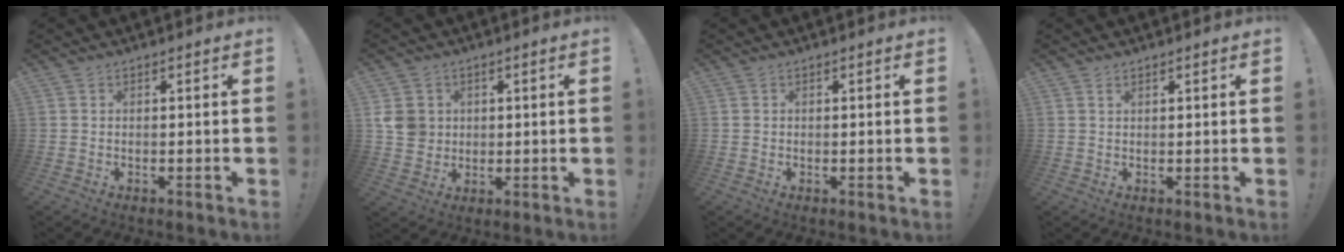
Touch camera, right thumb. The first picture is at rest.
{"total": 6.7, "force": [1.3, 6.3, 1.8], "torque": [-0.043, -0.001, 0.029]}
{"total": 0.5, "force": [-0.1, 0.4, -0.3], "torque": [-0.002, 0.004, 0.000]}
{"total": 0.8, "force": [0.6, 0.2, 0.5], "torque": [-0.010, -0.001, 0.011]}